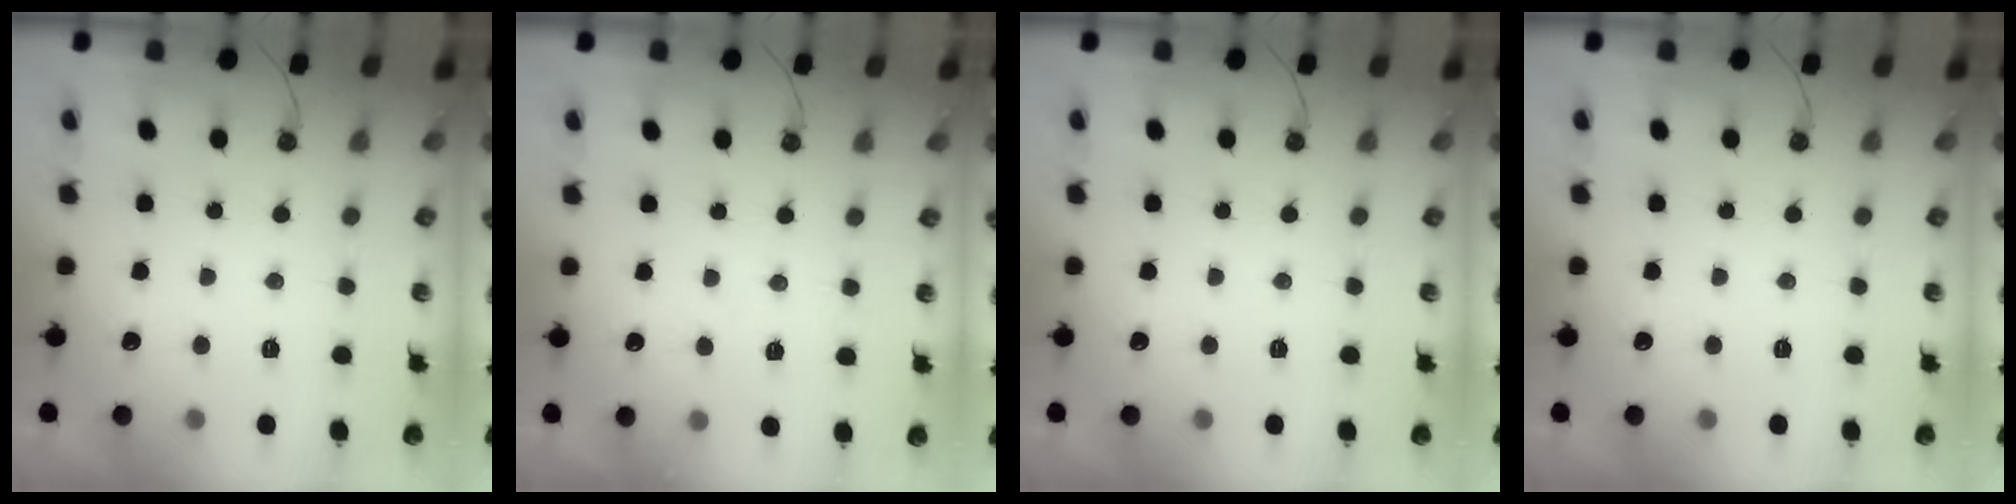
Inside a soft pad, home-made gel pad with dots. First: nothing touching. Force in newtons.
{"total": 3.9, "press": 3.9, "slide": 0.6}
{"total": 0.0}
{"total": 0.0}